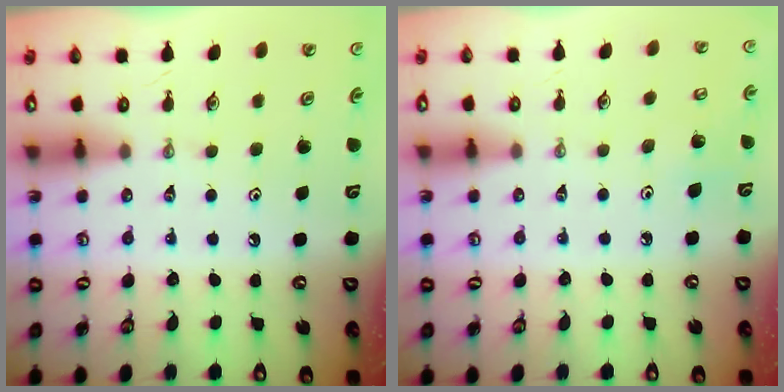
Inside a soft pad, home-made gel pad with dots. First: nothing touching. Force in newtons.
{"total": 5.5, "press": 5.3, "slide": 1.6}